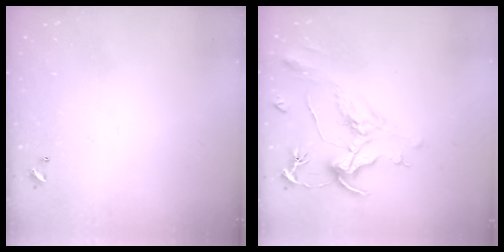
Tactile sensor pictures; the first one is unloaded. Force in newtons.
{"total": 2.2, "press": 1.7, "slide": 1.4}